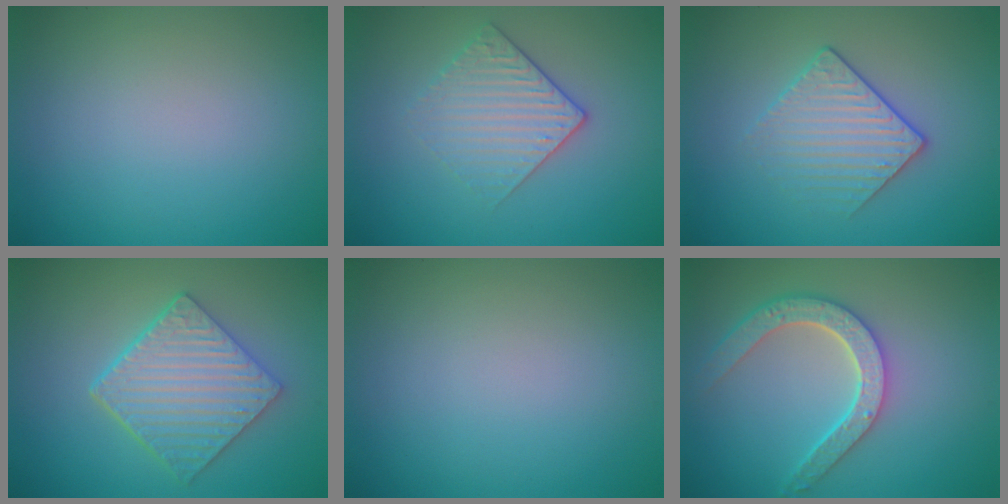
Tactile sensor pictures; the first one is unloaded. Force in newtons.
{"total": 3.0, "press": 2.7, "slide": 1.2}
{"total": 3.1, "press": 2.9, "slide": 1.2}
{"total": 5.8, "press": 4.6, "slide": 3.5}
{"total": 0.0}
{"total": 5.0, "press": 4.0, "slide": 3.0}